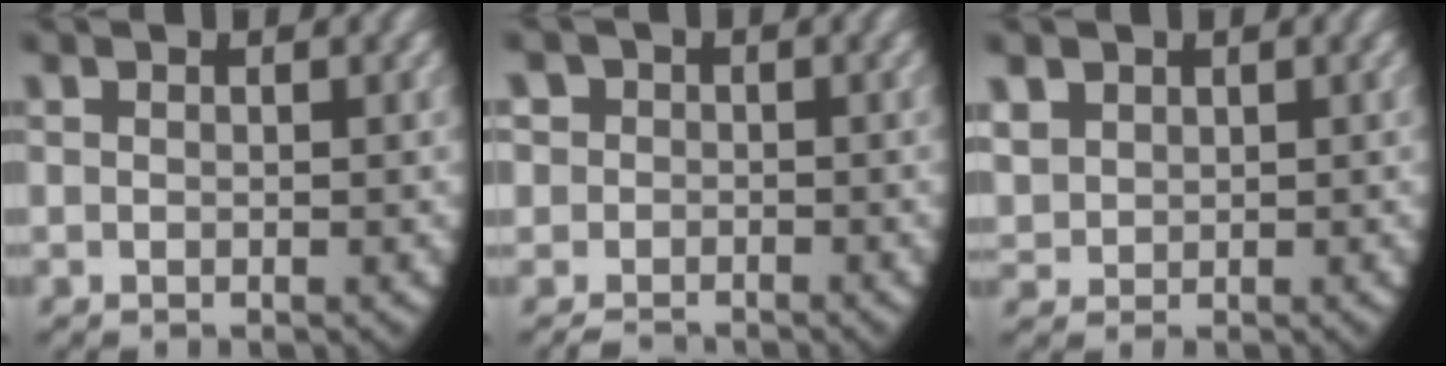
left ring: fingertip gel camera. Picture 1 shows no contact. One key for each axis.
{"total": 4.4, "fx": -1.1, "fy": 4.2, "fz": 1.0, "tx": -0.032, "ty": -0.010, "tz": -0.026}
{"total": 2.9, "fx": 1.1, "fy": 2.5, "fz": 1.2, "tx": -0.040, "ty": -0.009, "tz": 0.034}